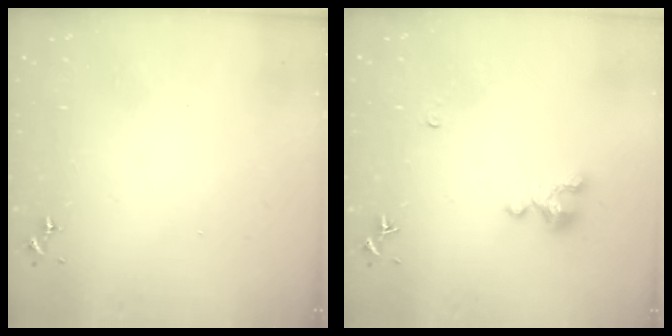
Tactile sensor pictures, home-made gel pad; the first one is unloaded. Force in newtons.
{"total": 4.1, "press": 4.1, "slide": 0.4}